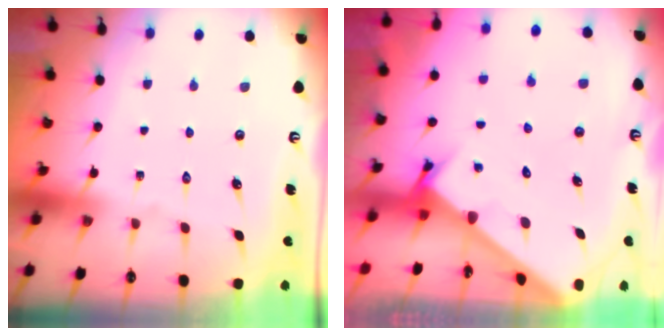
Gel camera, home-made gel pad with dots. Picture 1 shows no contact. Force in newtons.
{"total": 2.7, "press": 2.7, "slide": 0.3}